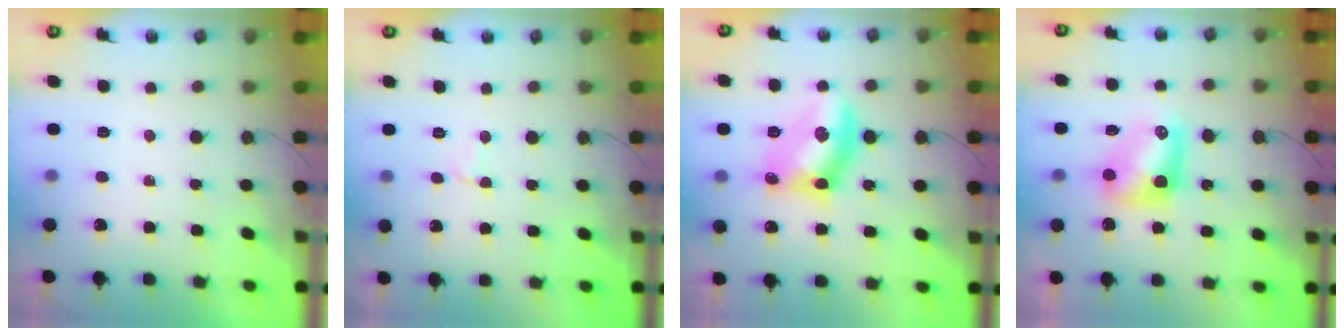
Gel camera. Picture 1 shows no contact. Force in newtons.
{"total": 2.3, "press": 2.3, "slide": 0.5}
{"total": 13.0, "press": 13.0, "slide": 0.5}
{"total": 9.0, "press": 9.0, "slide": 0.2}